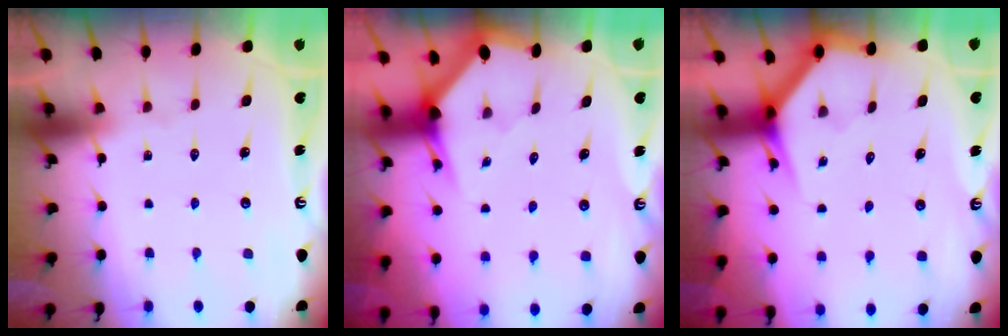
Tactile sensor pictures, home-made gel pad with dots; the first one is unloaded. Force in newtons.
{"total": 2.8, "press": 2.8, "slide": 0.1}
{"total": 3.4, "press": 3.4, "slide": 0.3}